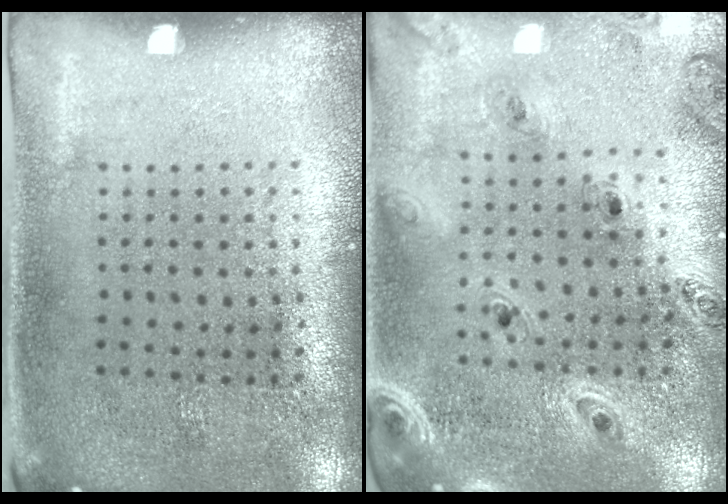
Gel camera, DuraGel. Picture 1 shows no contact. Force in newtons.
{"total": 1.4, "press": 1.3, "slide": 0.2}